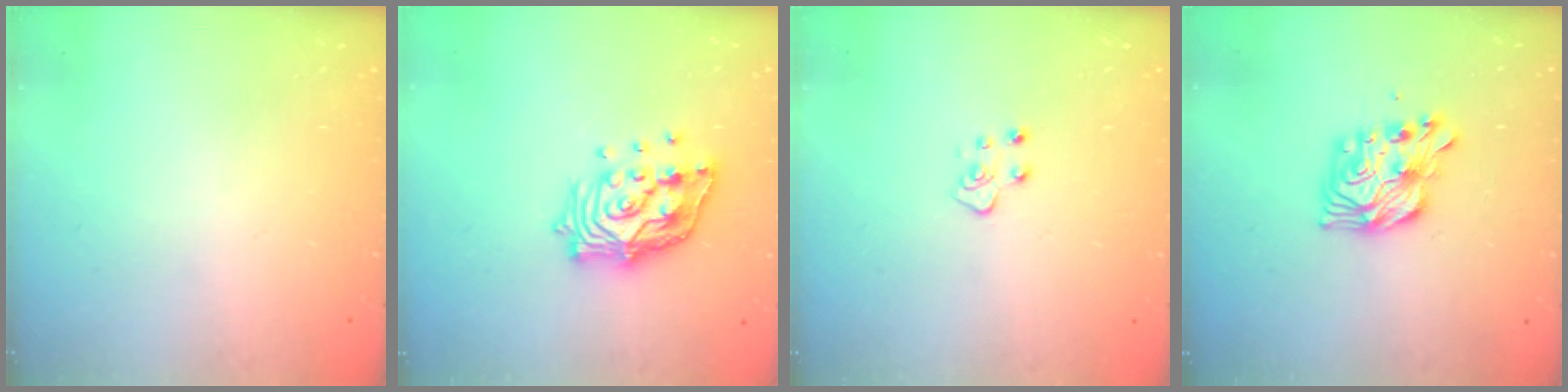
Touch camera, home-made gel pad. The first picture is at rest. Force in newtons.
{"total": 14.8, "press": 14.7, "slide": 1.9}
{"total": 5.4, "press": 5.4, "slide": 0.4}
{"total": 10.5, "press": 10.5, "slide": 1.0}